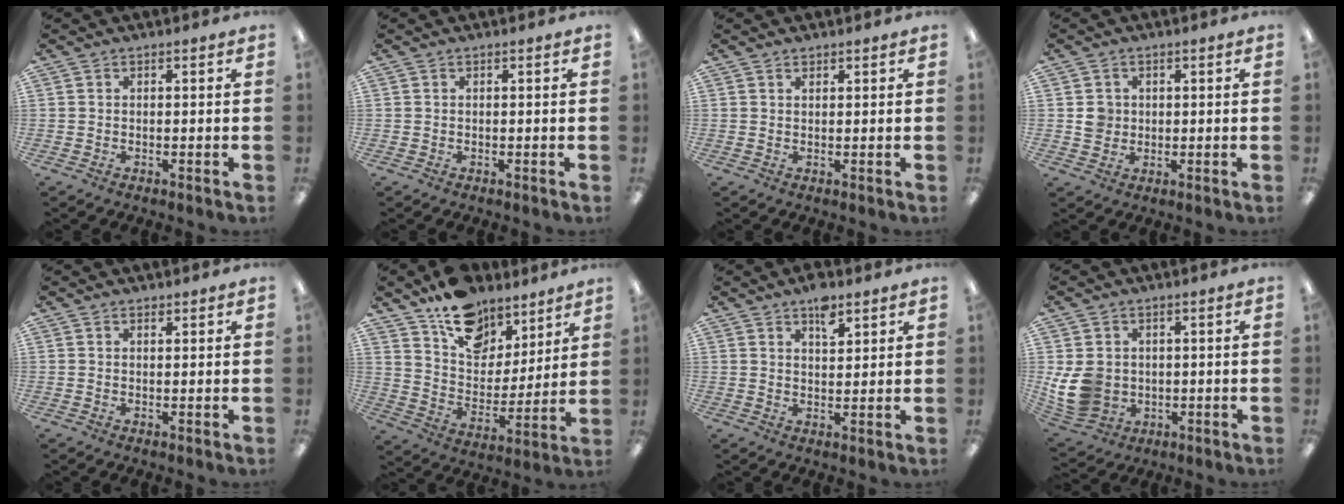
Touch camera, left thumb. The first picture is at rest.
{"total": 0.0}
{"total": 1.1, "force": [1.0, 0.4, 0.3], "torque": [-0.006, -0.001, 0.019]}
{"total": 3.6, "force": [0.7, 3.5, 0.8], "torque": [-0.007, 0.001, 0.008]}
{"total": 0.9, "force": [0.8, 0.4, 0.3], "torque": [0.001, -0.004, 0.013]}
{"total": 15.0, "force": [11.2, 8.6, 5.1], "torque": [-0.086, -0.080, 0.208]}
{"total": 5.5, "force": [3.8, 2.4, 3.1], "torque": [-0.038, -0.018, 0.064]}
{"total": 9.8, "force": [0.2, 8.4, 5.1], "torque": [-0.121, 0.006, 0.008]}